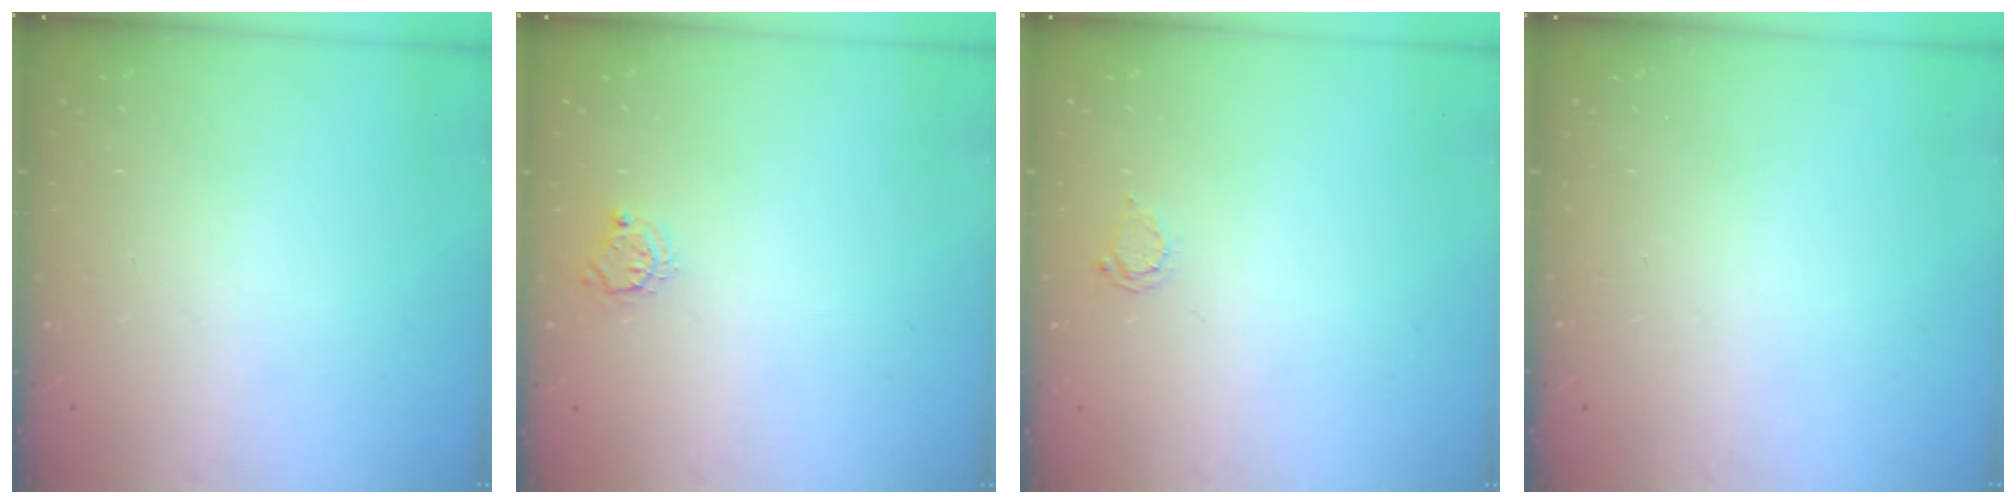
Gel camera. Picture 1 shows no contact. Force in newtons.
{"total": 4.8, "press": 4.8, "slide": 0.4}
{"total": 2.8, "press": 2.8, "slide": 0.3}
{"total": 0.0}